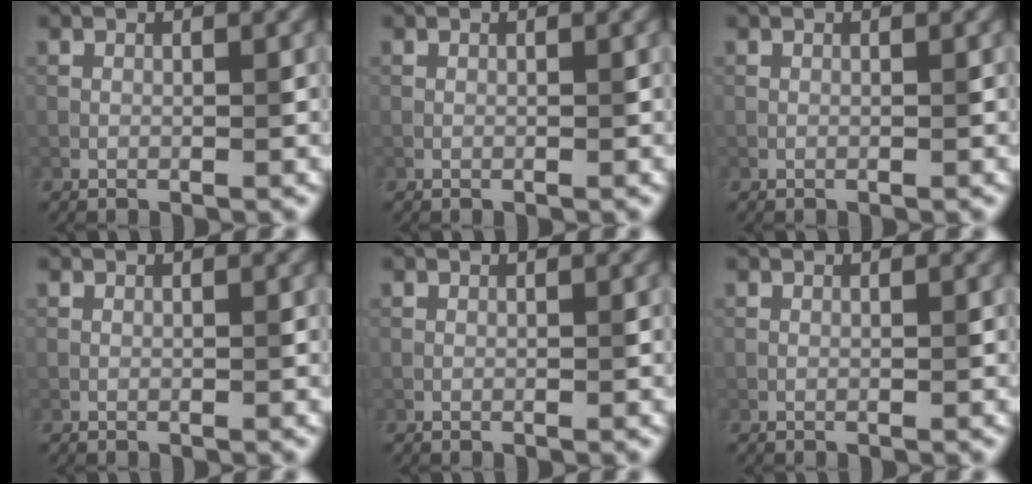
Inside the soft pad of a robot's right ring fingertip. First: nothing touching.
{"total": 0.0}
{"total": 0.0}
{"total": 0.0}
{"total": 0.0}
{"total": 0.0}